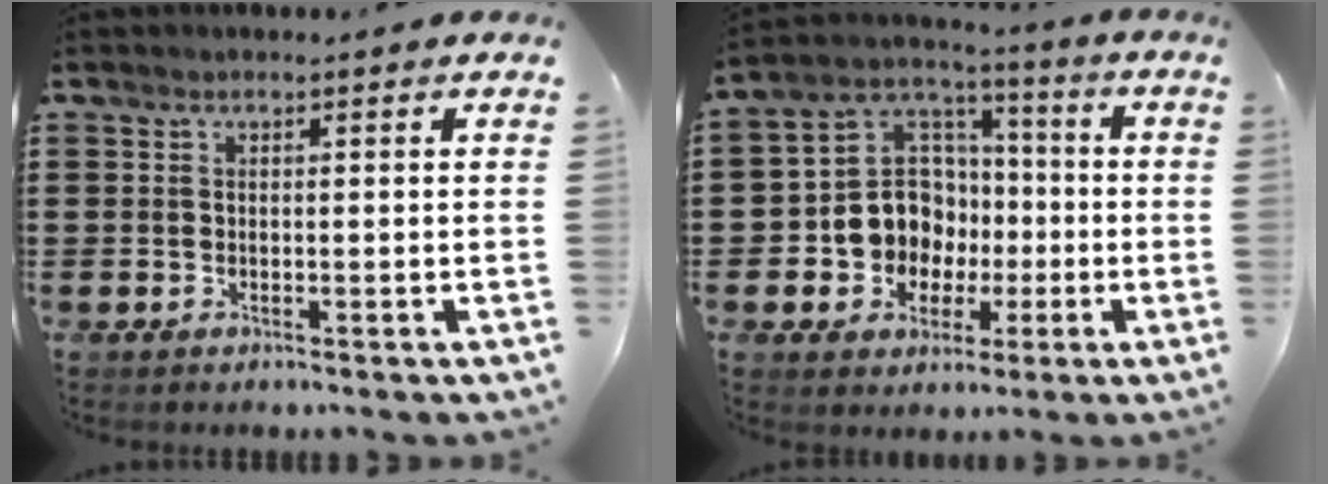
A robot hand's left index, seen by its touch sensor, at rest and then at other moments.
{"total": 10.8, "force": [-1.8, 10.0, 3.6], "torque": [-0.119, 0.010, -0.031]}